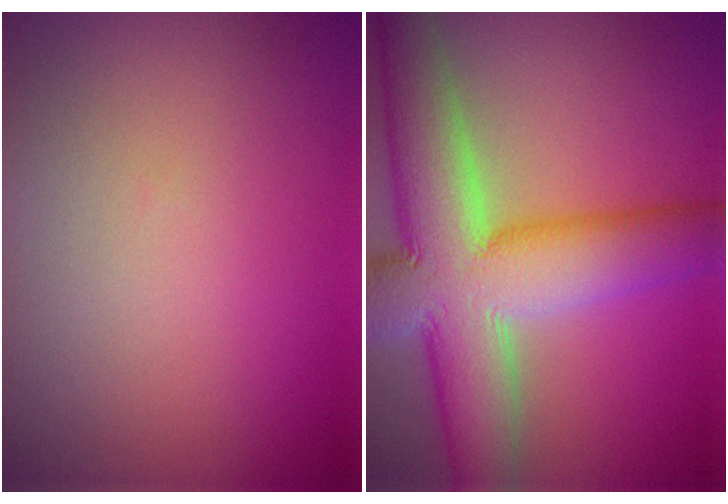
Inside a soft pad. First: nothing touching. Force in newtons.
{"total": 13.4, "press": 13.4, "slide": 1.0}